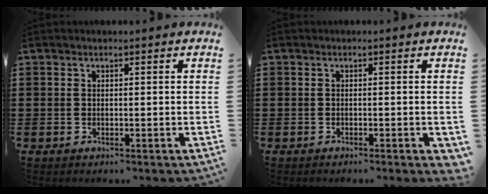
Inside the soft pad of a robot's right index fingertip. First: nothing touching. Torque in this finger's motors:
{"motor_torque": [1.82, -0.32, 1.05, 0.01]}